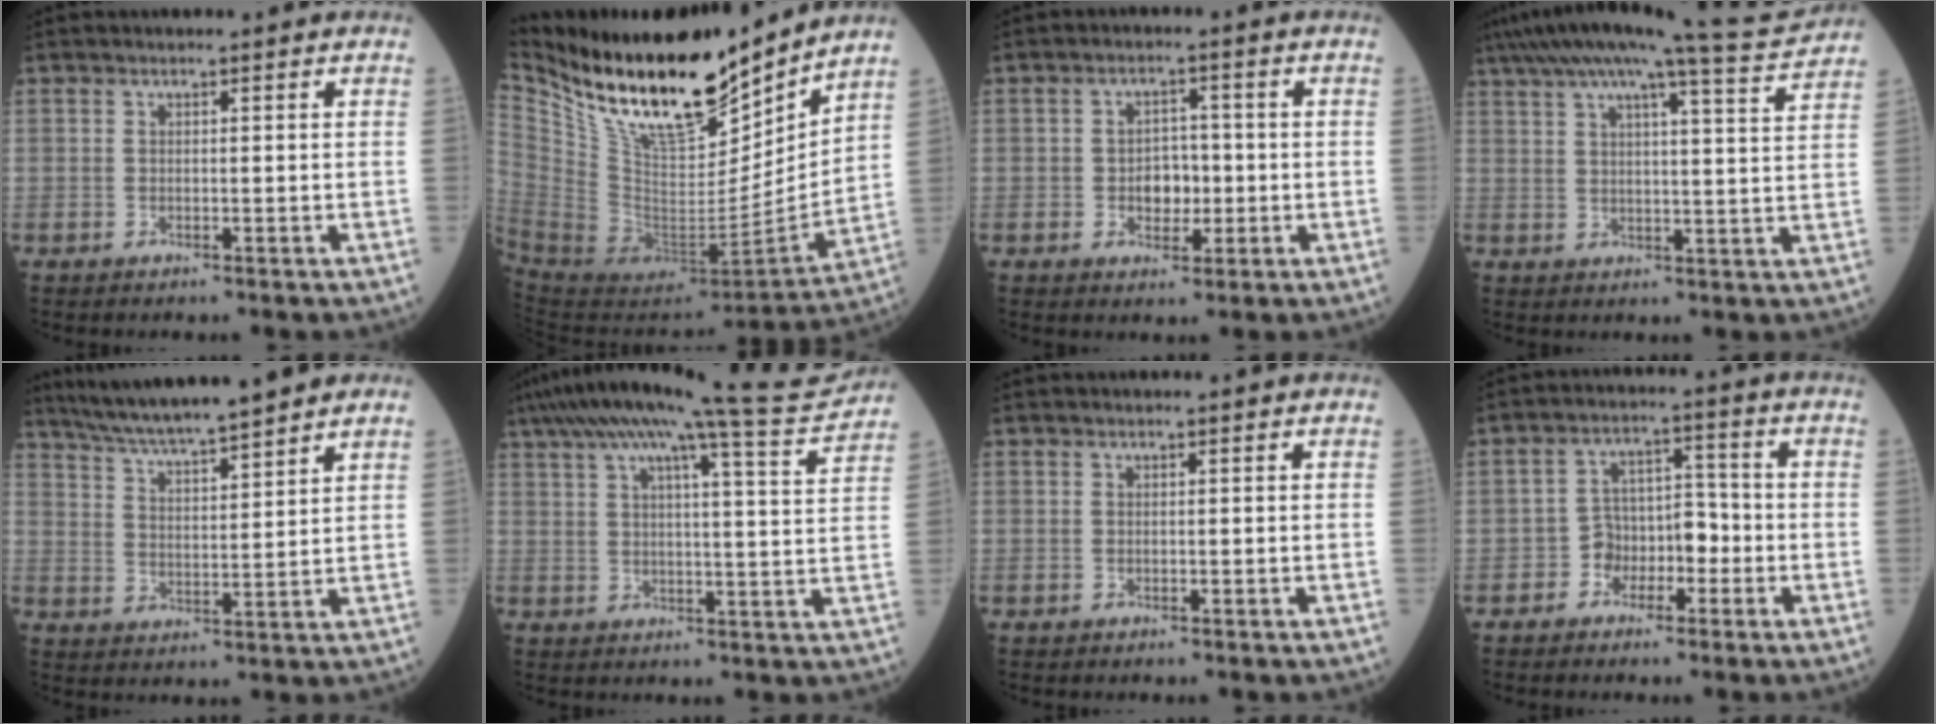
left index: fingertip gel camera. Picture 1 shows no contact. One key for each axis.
{"total": 23.7, "fx": 19.3, "fy": 6.4, "fz": 12.1, "tx": -0.233, "ty": -0.035, "tz": 0.345}
{"total": 4.2, "fx": -0.7, "fy": 2.9, "fz": 3.0, "tx": -0.046, "ty": 0.009, "tz": -0.009}
{"total": 14.6, "fx": 13.0, "fy": -1.3, "fz": 6.7, "tx": -0.114, "ty": -0.012, "tz": 0.173}
{"total": 13.7, "fx": 11.9, "fy": 0.5, "fz": 6.7, "tx": -0.118, "ty": 0.019, "tz": 0.195}
{"total": 17.5, "fx": 15.3, "fy": -0.9, "fz": 8.5, "tx": -0.145, "ty": -0.010, "tz": 0.206}
{"total": 0.0}
{"total": 5.3, "fx": -2.4, "fy": 3.7, "fz": 3.0, "tx": -0.045, "ty": 0.023, "tz": -0.046}